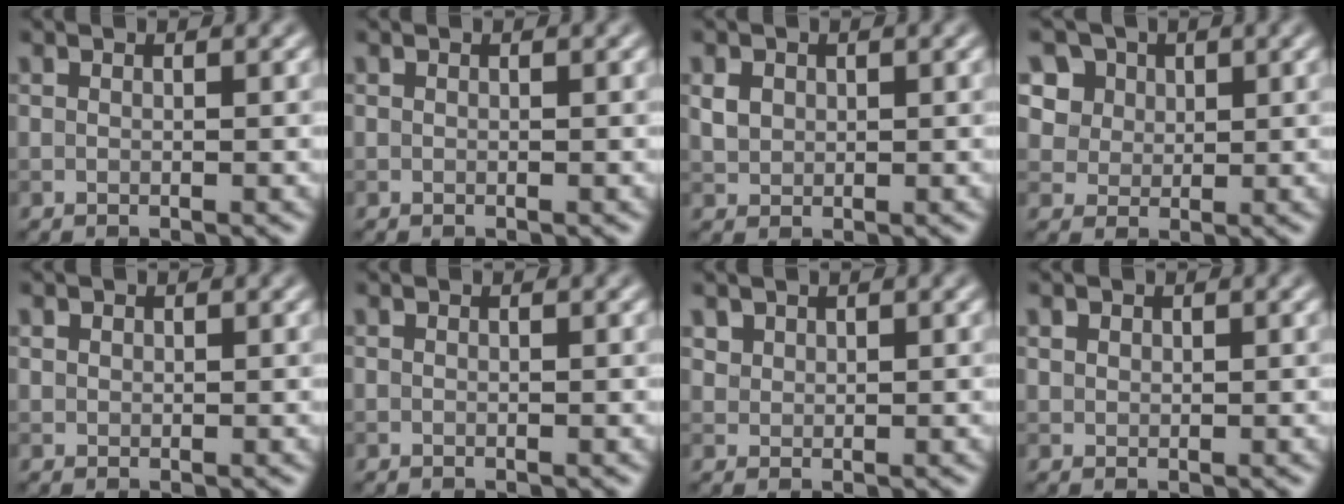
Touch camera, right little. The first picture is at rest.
{"total": 0.0}
{"total": 1.6, "force": [0.5, 1.4, 0.7], "torque": [-0.015, 0.000, 0.011]}
{"total": 8.5, "force": [4.5, 6.3, 3.4], "torque": [-0.076, 0.010, 0.068]}
{"total": 0.7, "force": [0.4, 0.6, 0.1], "torque": [0.002, -0.002, 0.008]}
{"total": 0.0}
{"total": 1.3, "force": [0.9, 0.8, 0.1], "torque": [-0.005, -0.007, 0.027]}
{"total": 1.0, "force": [0.6, 0.8, 0.2], "torque": [-0.003, -0.004, 0.013]}